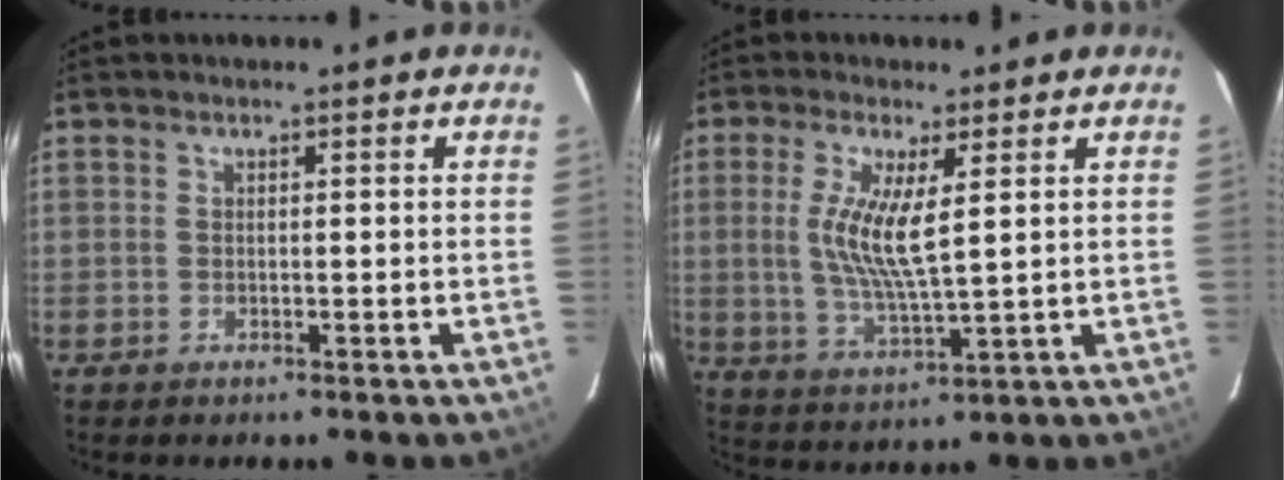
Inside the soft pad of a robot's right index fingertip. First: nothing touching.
{"total": 9.0, "force": [1.8, 1.9, 8.6], "torque": [-0.179, -0.009, 0.037]}